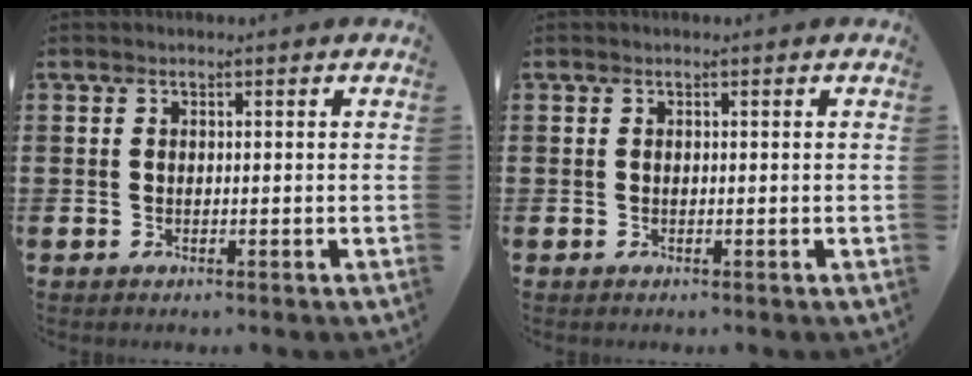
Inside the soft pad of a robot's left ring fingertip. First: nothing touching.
{"total": 0.0}